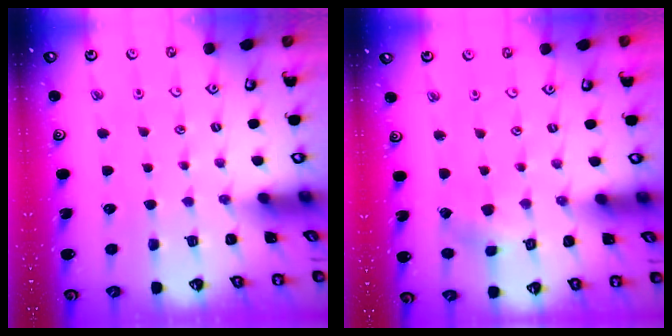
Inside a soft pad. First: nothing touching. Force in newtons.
{"total": 2.6, "press": 2.6, "slide": 0.3}